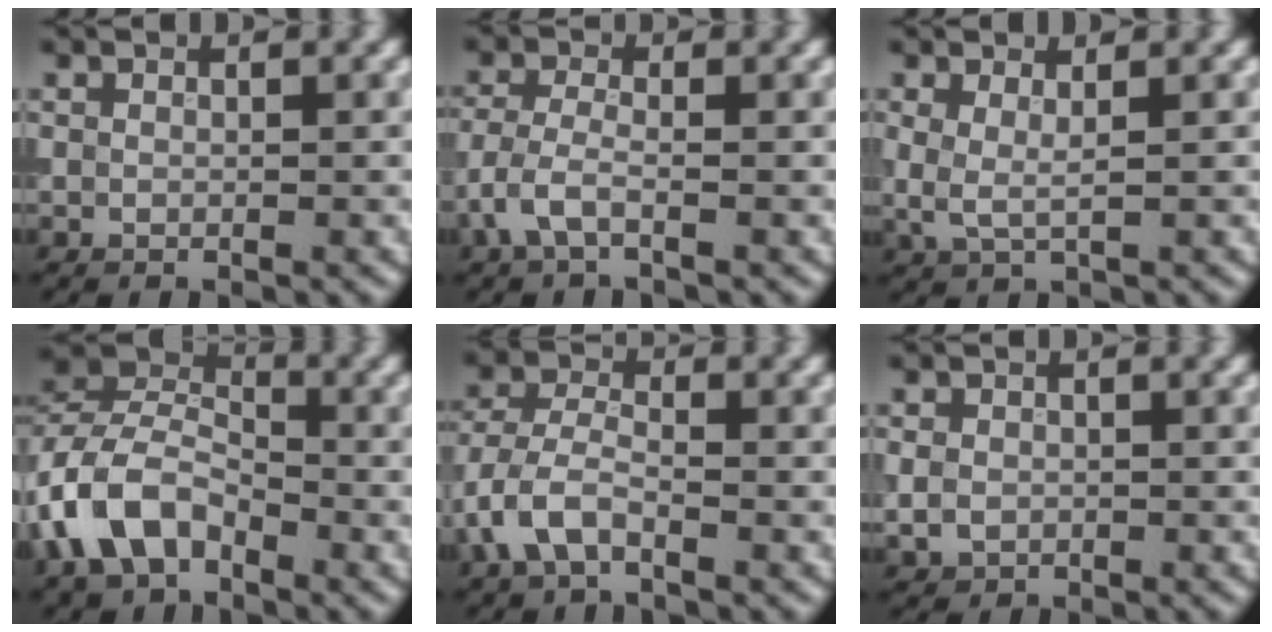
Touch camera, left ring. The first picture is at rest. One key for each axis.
{"total": 2.8, "fx": -1.4, "fy": 1.1, "fz": 2.1, "tx": -0.053, "ty": 0.002, "tz": -0.039}
{"total": 1.6, "fx": 0.6, "fy": 0.5, "fz": 1.4, "tx": -0.031, "ty": -0.007, "tz": 0.012}
{"total": 6.5, "fx": -3.3, "fy": 4.1, "fz": 3.7, "tx": -0.069, "ty": 0.008, "tz": -0.077}
{"total": 3.9, "fx": -1.8, "fy": 2.2, "fz": 2.7, "tx": -0.066, "ty": 0.004, "tz": -0.047}
{"total": 1.8, "fx": -0.2, "fy": 1.6, "fz": 0.9, "tx": -0.016, "ty": -0.004, "tz": -0.006}